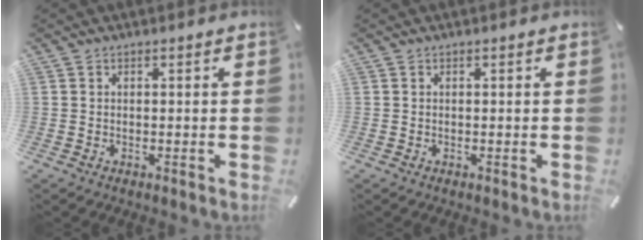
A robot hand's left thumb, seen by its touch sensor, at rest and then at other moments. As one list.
[{"total": 0.0}]